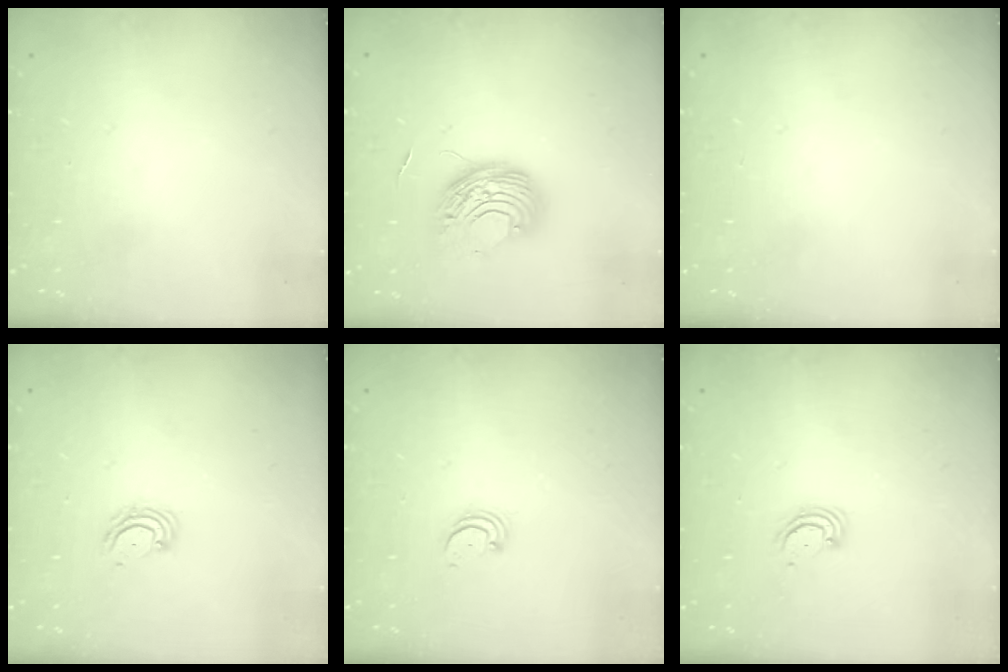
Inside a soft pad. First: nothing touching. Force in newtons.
{"total": 8.8, "press": 8.8, "slide": 0.6}
{"total": 0.0}
{"total": 4.1, "press": 4.1, "slide": 0.4}
{"total": 2.2, "press": 2.2, "slide": 0.2}
{"total": 2.9, "press": 2.9, "slide": 0.3}